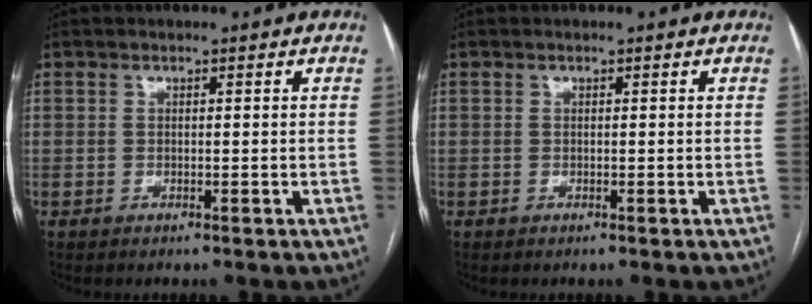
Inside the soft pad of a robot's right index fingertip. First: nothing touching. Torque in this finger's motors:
{"motor_torque": [0.00, 0.00, 0.00, 0.00]}